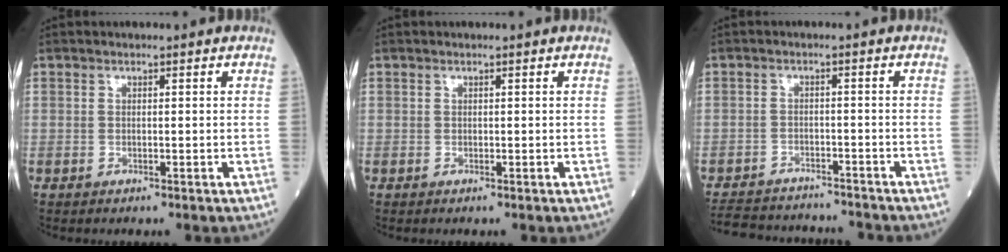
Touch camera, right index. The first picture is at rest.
{"total": 0.0}
{"total": 11.4, "force": [-10.9, 2.7, 2.3], "torque": [-0.043, 0.009, -0.151]}